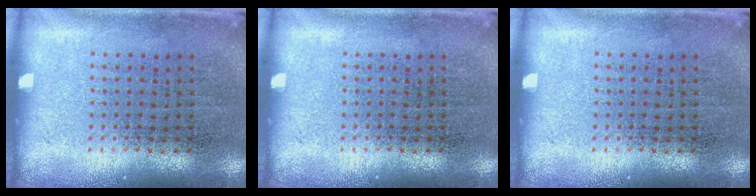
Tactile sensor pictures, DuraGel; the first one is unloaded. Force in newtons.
{"total": 0.0}
{"total": 0.0}